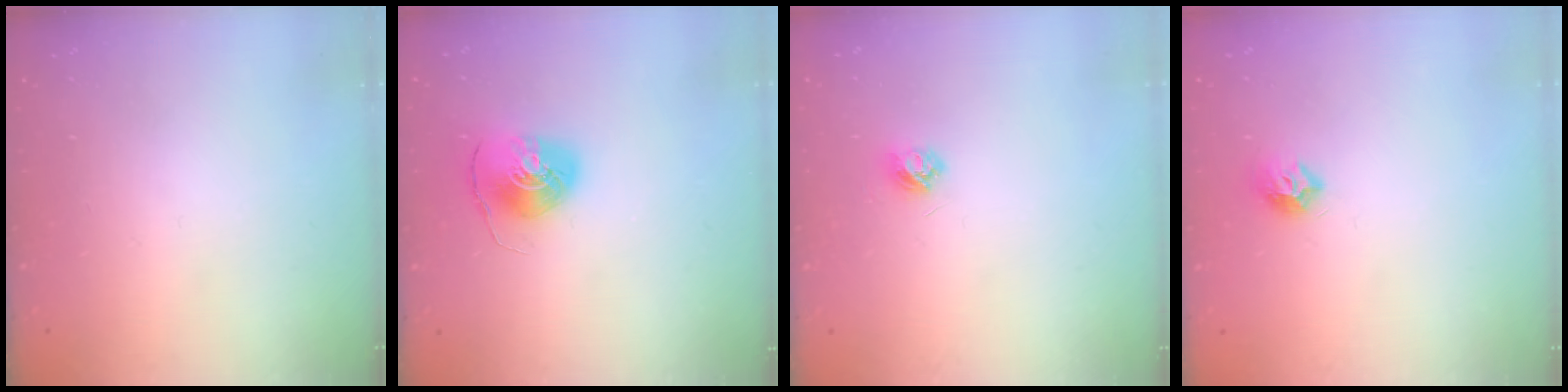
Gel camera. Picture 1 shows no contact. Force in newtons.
{"total": 8.8, "press": 8.7, "slide": 0.7}
{"total": 3.6, "press": 3.5, "slide": 0.4}
{"total": 7.9, "press": 7.9, "slide": 0.8}